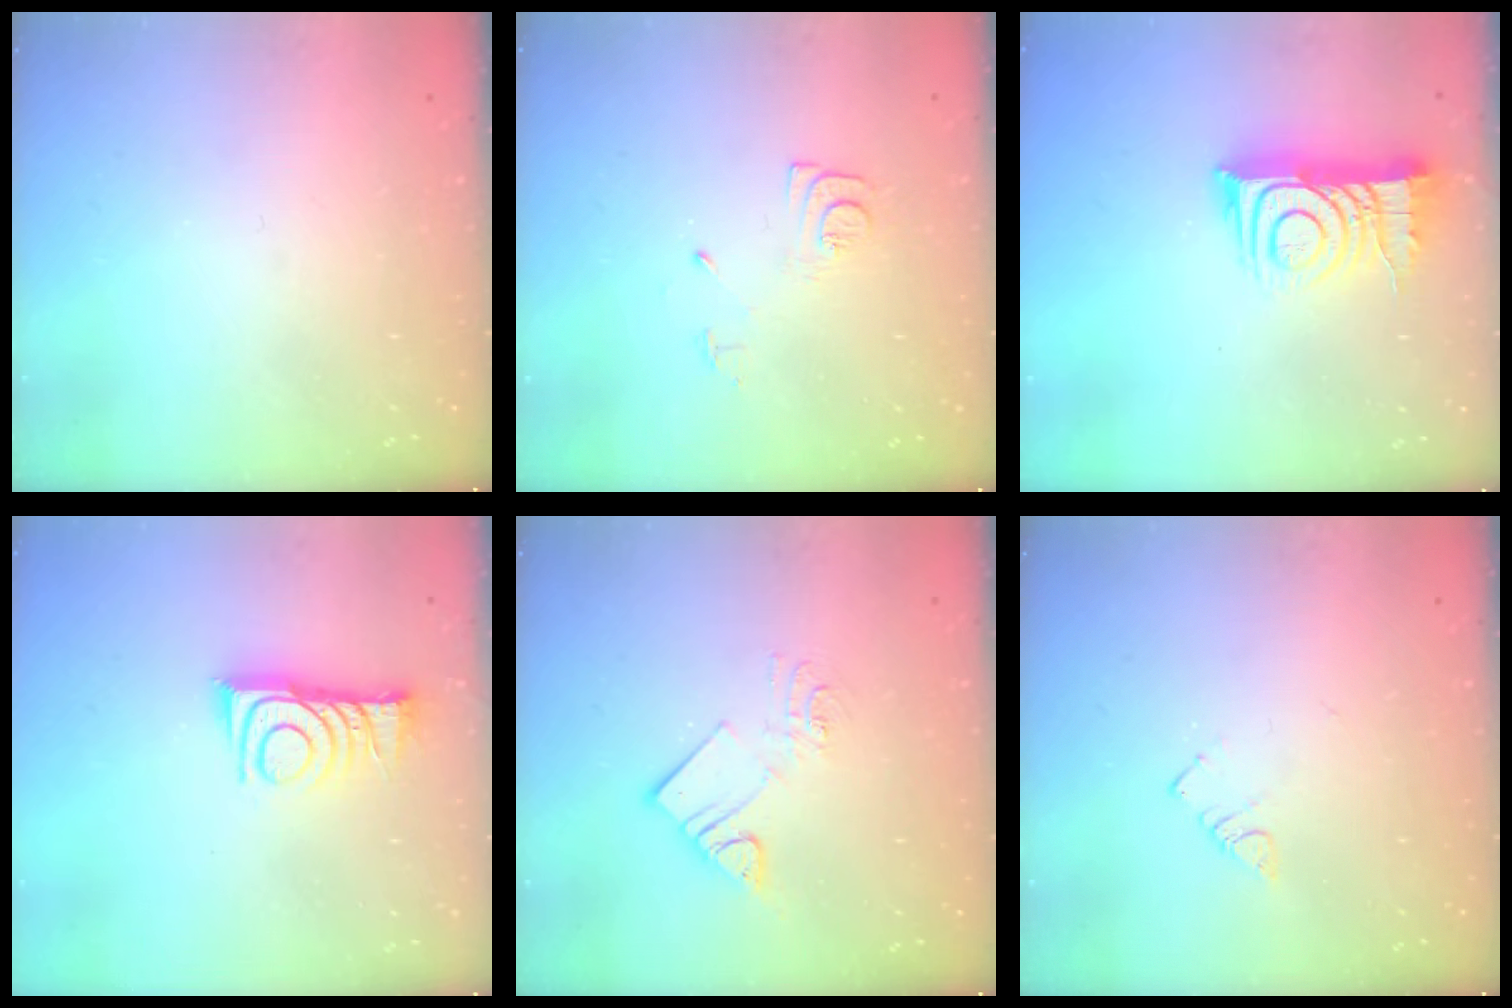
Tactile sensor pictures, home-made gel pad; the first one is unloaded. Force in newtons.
{"total": 8.4, "press": 8.3, "slide": 0.8}
{"total": 12.7, "press": 12.7, "slide": 0.9}
{"total": 10.6, "press": 10.6, "slide": 0.4}
{"total": 9.1, "press": 9.1, "slide": 0.5}
{"total": 2.7, "press": 2.7, "slide": 0.4}